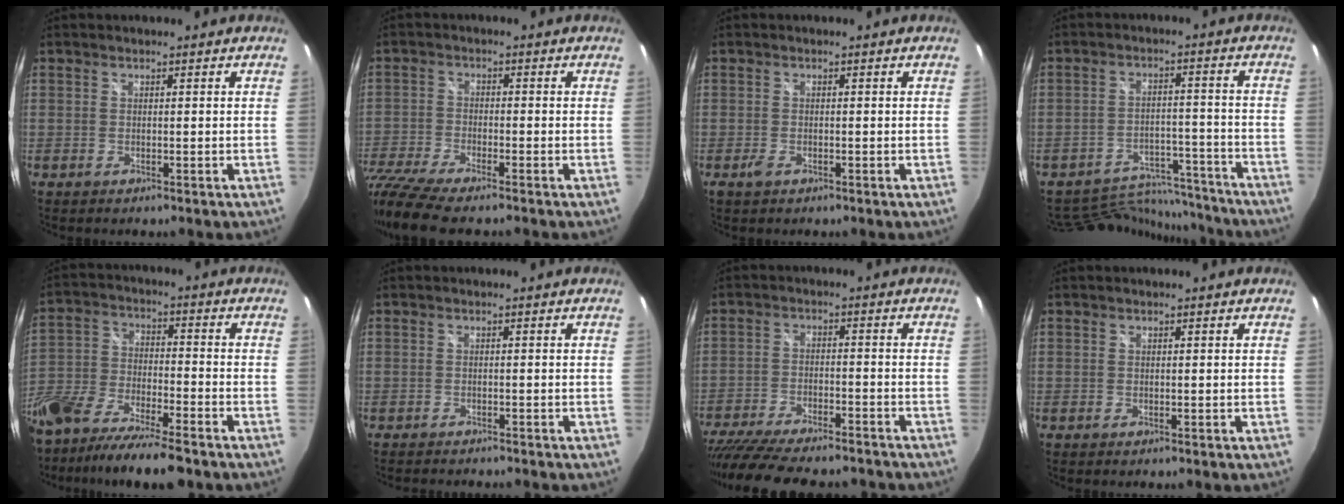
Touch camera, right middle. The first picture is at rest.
{"total": 12.7, "force": [-10.5, 2.1, 6.7], "torque": [-0.169, -0.039, -0.201]}
{"total": 1.7, "force": [-1.1, 0.9, 1.0], "torque": [-0.023, -0.004, -0.021]}
{"total": 13.9, "force": [-13.2, 3.9, 2.0], "torque": [-0.052, 0.027, -0.180]}
{"total": 17.0, "force": [-12.6, 4.7, 10.4], "torque": [-0.220, -0.036, -0.231]}
{"total": 3.9, "force": [-3.7, 0.3, 1.3], "torque": [-0.032, -0.013, -0.058]}
{"total": 21.1, "force": [-17.8, 5.1, 10.0], "torque": [-0.204, -0.040, -0.272]}
{"total": 0.0}